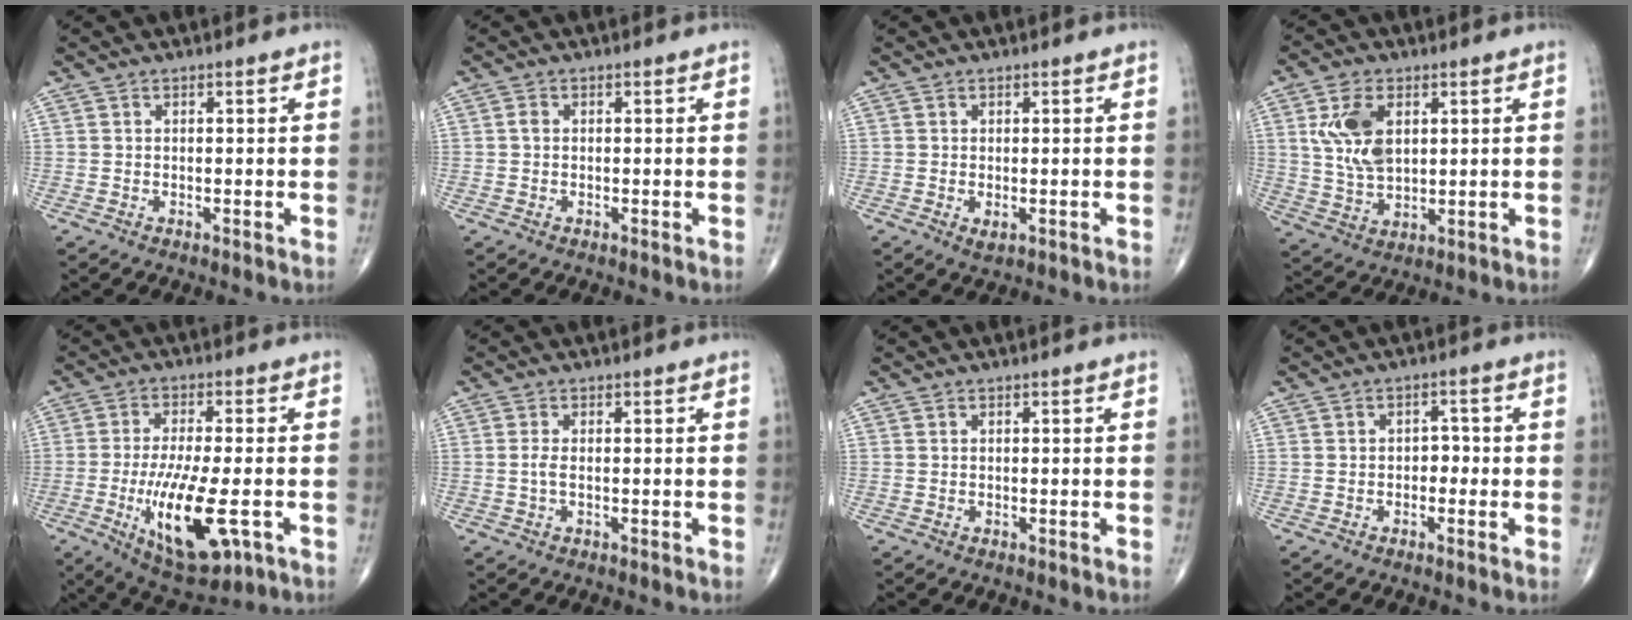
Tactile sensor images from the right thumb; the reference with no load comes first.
{"total": 0.6, "force": [0.1, 0.4, 0.4], "torque": [-0.007, 0.000, -0.001]}
{"total": 1.4, "force": [-0.4, 0.7, 1.1], "torque": [-0.018, -0.004, -0.004]}
{"total": 9.9, "force": [2.8, 5.7, 7.6], "torque": [-0.143, -0.010, 0.060]}
{"total": 14.9, "force": [-4.3, 4.8, 13.4], "torque": [-0.243, -0.011, -0.059]}
{"total": 1.6, "force": [-0.1, 0.3, 1.6], "torque": [-0.042, -0.004, -0.002]}
{"total": 0.0}
{"total": 2.3, "force": [-0.5, 1.6, 1.6], "torque": [-0.007, 0.008, -0.014]}